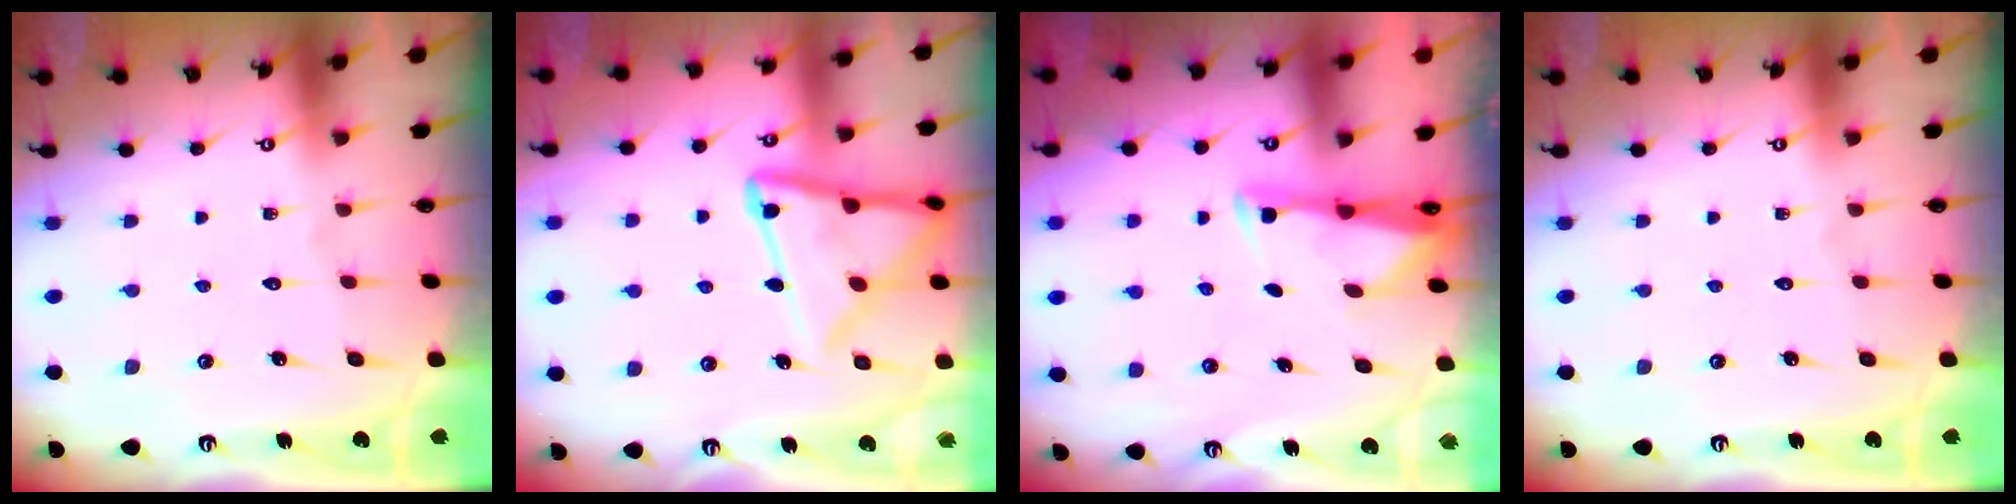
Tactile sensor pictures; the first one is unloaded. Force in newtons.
{"total": 15.0, "press": 14.9, "slide": 1.1}
{"total": 2.9, "press": 2.9, "slide": 0.4}
{"total": 0.0}